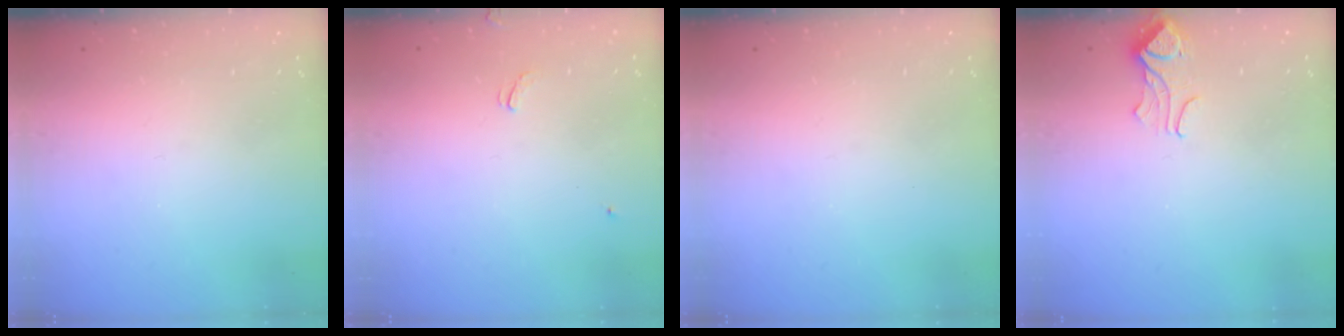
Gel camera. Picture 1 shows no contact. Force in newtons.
{"total": 2.1, "press": 2.1, "slide": 0.5}
{"total": 0.0}
{"total": 1.8, "press": 1.7, "slide": 0.7}